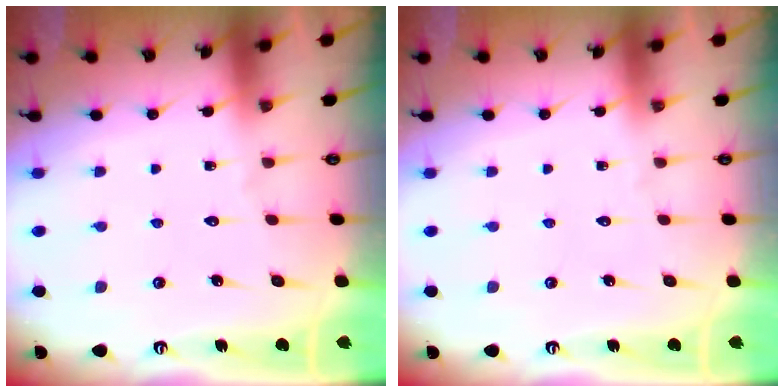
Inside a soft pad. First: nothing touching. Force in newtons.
{"total": 0.0}